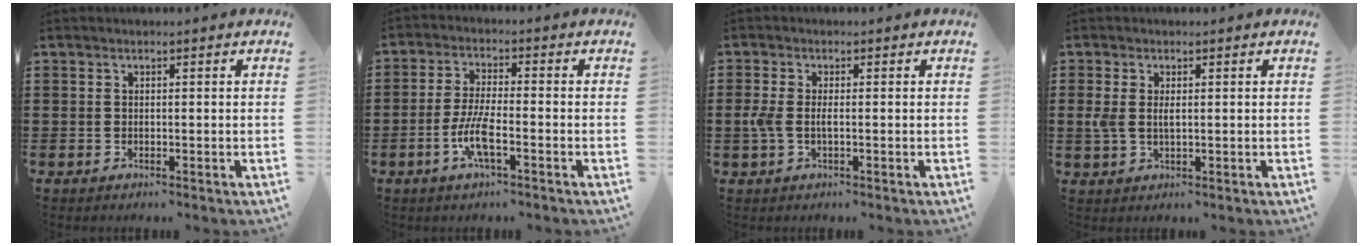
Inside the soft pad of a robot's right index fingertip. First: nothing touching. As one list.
[{"total": 5.9, "force": [-2.5, 1.1, 5.2], "torque": [-0.123, -0.015, -0.051]}, {"total": 2.3, "force": [-0.5, 0.7, 2.2], "torque": [-0.055, -0.004, -0.013]}, {"total": 2.6, "force": [0.3, 1.3, 2.2], "torque": [-0.060, 0.000, -0.001]}]